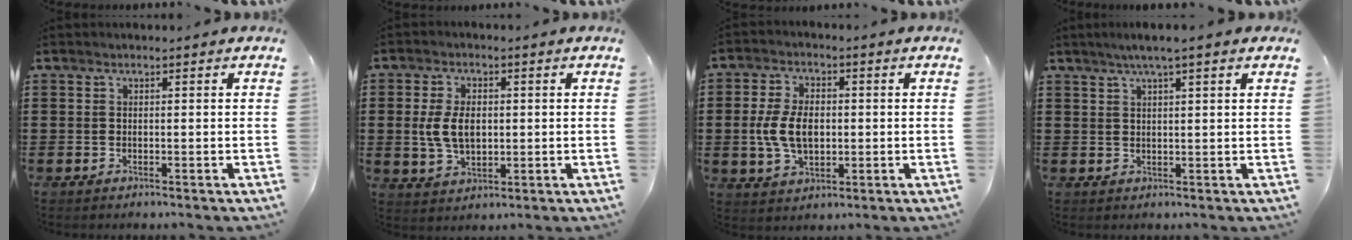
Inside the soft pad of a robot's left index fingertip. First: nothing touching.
{"total": 6.2, "force": [0.4, 3.8, 4.9], "torque": [-0.105, 0.006, 0.000]}
{"total": 7.4, "force": [-0.3, 4.5, 5.9], "torque": [-0.132, 0.008, -0.010]}
{"total": 3.2, "force": [1.9, 0.0, 2.5], "torque": [-0.050, 0.004, 0.033]}